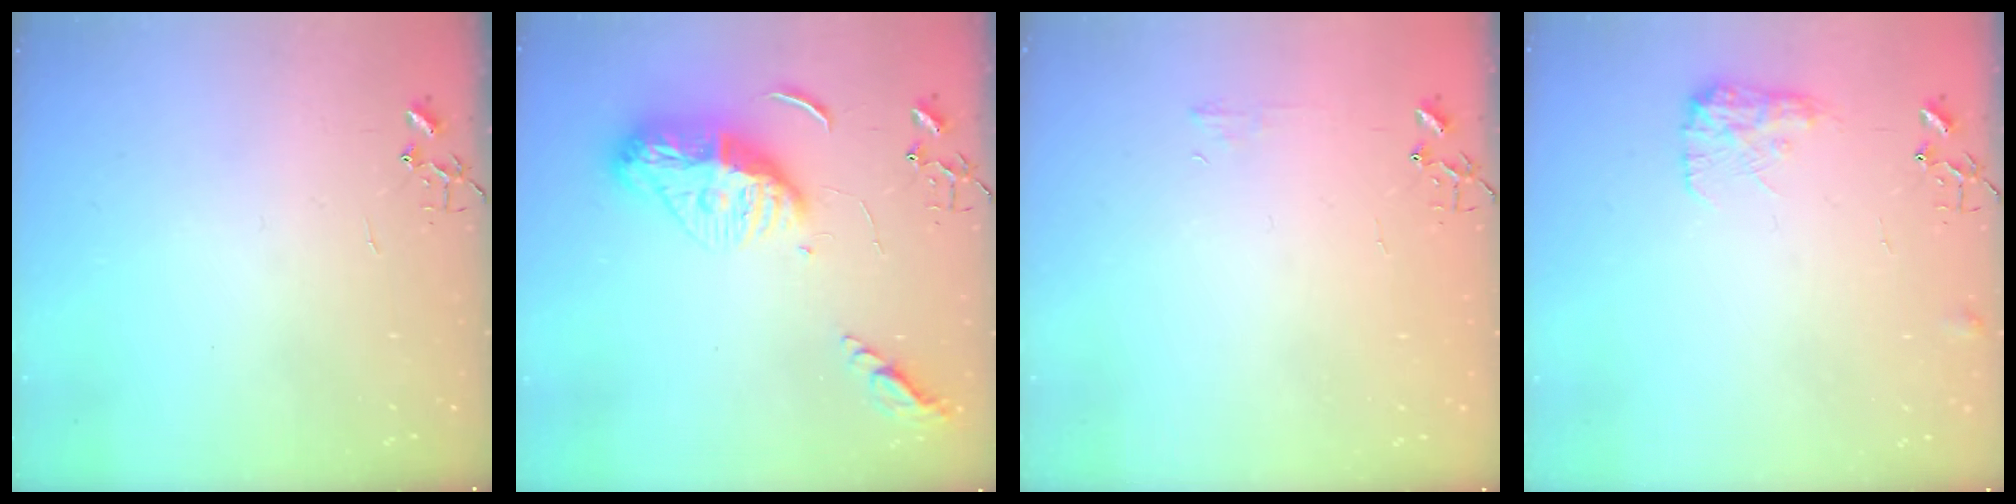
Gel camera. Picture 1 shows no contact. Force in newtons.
{"total": 14.6, "press": 14.5, "slide": 1.2}
{"total": 4.8, "press": 4.7, "slide": 0.7}
{"total": 9.5, "press": 9.5, "slide": 0.3}